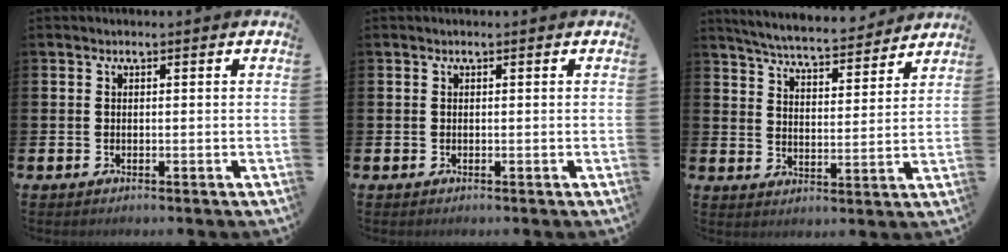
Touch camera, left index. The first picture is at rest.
{"total": 0.0}
{"total": 6.0, "force": [5.8, 0.5, 1.3], "torque": [-0.042, -0.043, 0.098]}